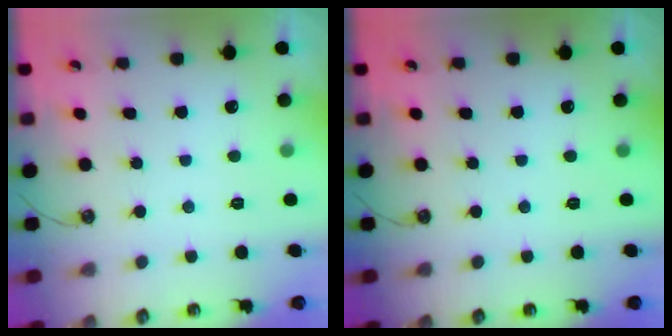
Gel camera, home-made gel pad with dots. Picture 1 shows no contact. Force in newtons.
{"total": 0.0}